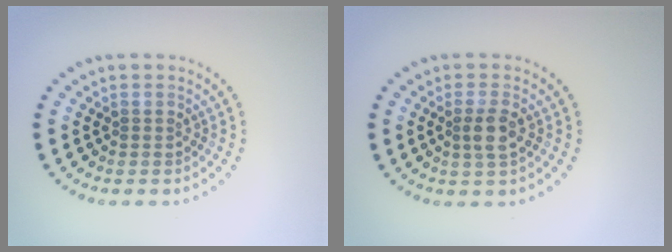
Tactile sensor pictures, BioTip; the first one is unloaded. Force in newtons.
{"total": 1.9, "press": 1.8, "slide": 0.8}